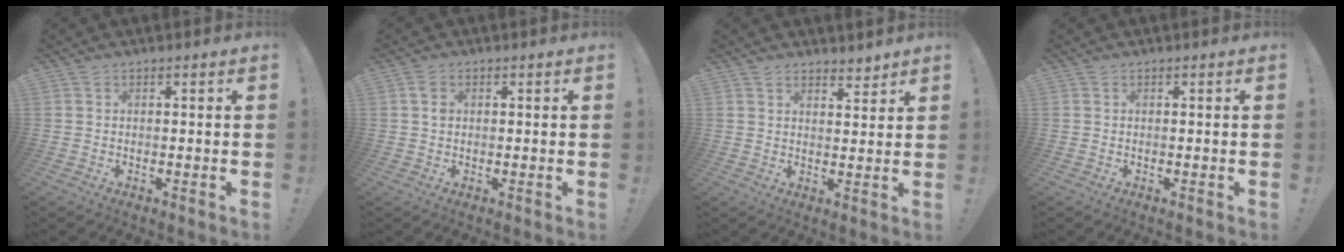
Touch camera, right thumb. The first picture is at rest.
{"total": 1.9, "force": [0.4, 1.5, 1.2], "torque": [-0.018, 0.003, 0.005]}
{"total": 3.7, "force": [3.3, 1.3, 1.0], "torque": [0.003, -0.028, 0.057]}
{"total": 0.0}